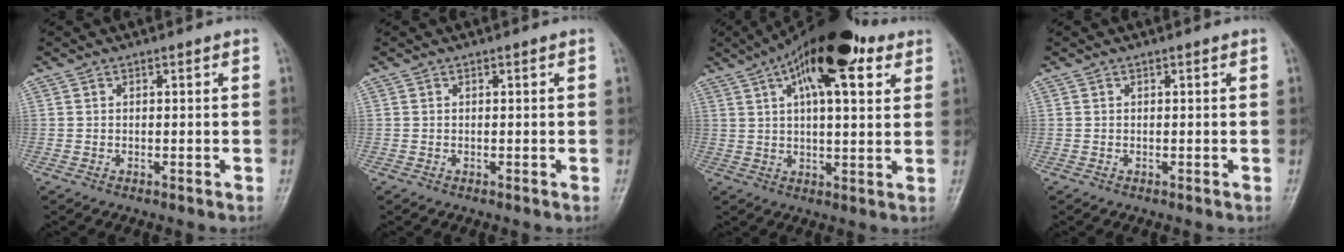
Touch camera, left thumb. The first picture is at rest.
{"total": 0.0}
{"total": 18.6, "force": [8.9, 7.2, 14.7], "torque": [-0.217, 0.003, 0.139]}
{"total": 0.0}